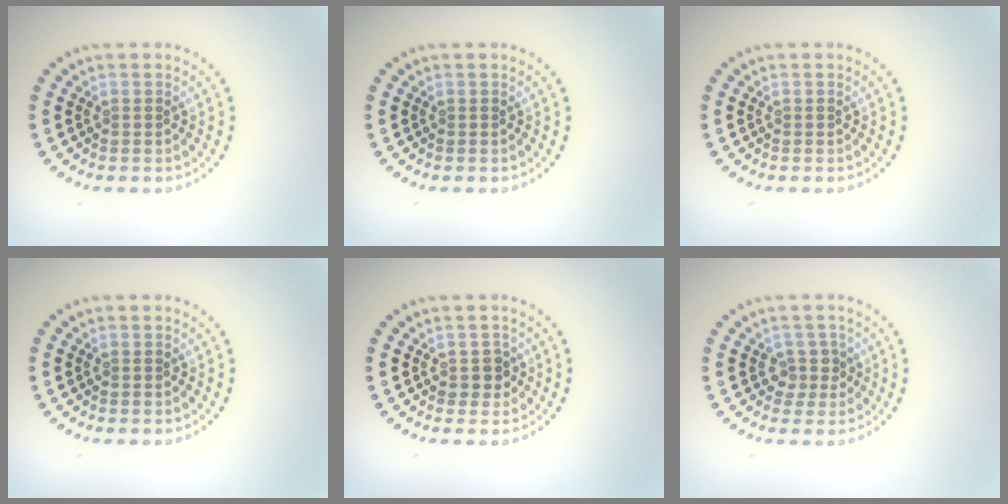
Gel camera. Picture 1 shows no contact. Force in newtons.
{"total": 0.0}
{"total": 0.0}
{"total": 0.0}
{"total": 1.6, "press": 1.4, "slide": 0.7}
{"total": 1.9, "press": 1.4, "slide": 1.2}